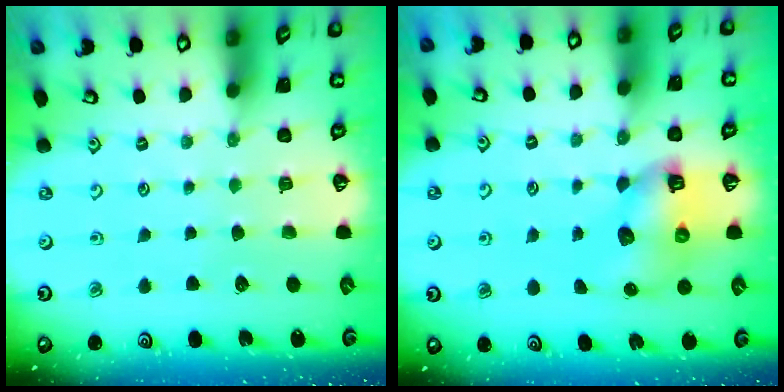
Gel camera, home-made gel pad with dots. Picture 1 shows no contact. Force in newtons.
{"total": 8.8, "press": 8.7, "slide": 1.1}